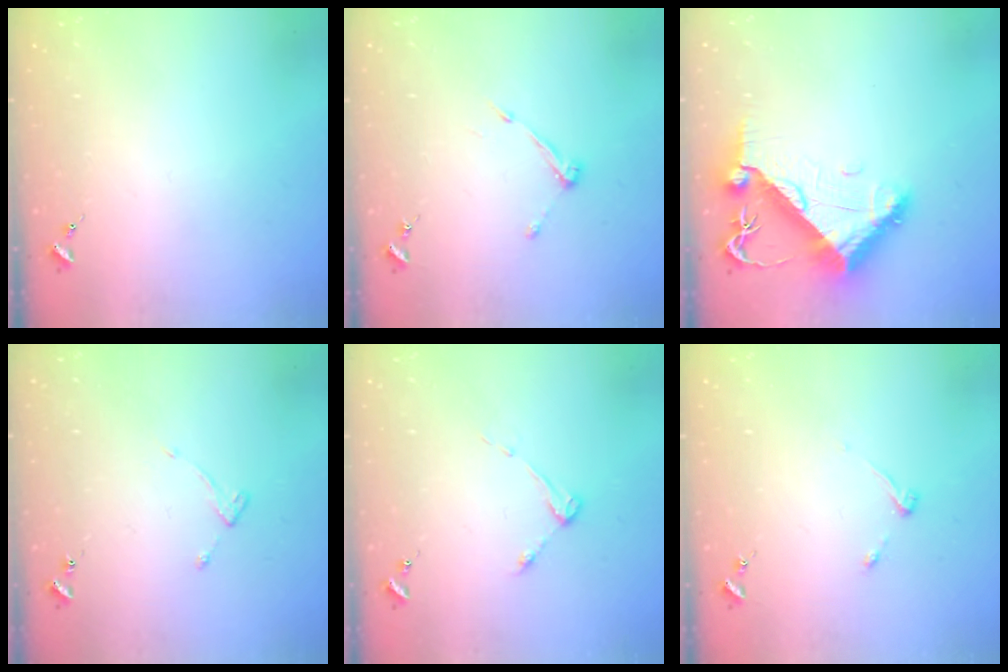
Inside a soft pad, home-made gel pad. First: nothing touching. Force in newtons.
{"total": 6.2, "press": 6.2, "slide": 0.5}
{"total": 11.0, "press": 10.9, "slide": 1.4}
{"total": 3.7, "press": 3.6, "slide": 0.5}
{"total": 3.7, "press": 3.7, "slide": 0.5}
{"total": 3.9, "press": 3.8, "slide": 0.6}